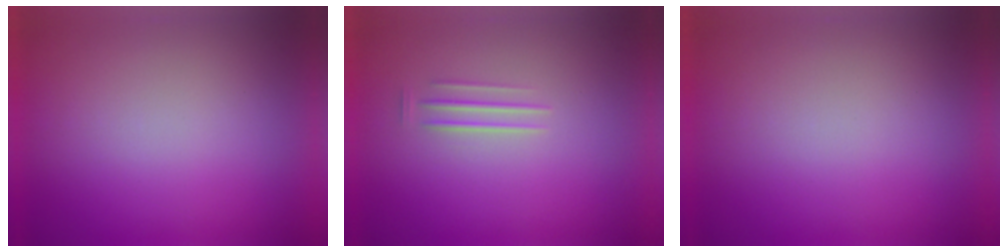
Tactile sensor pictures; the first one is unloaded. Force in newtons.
{"total": 1.7}
{"total": 0.0}